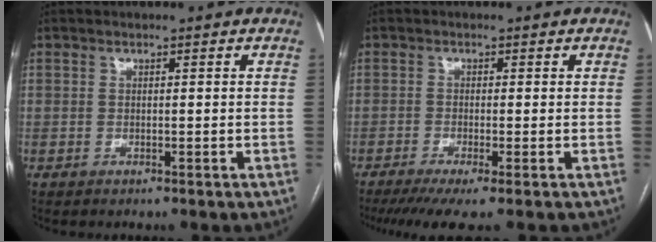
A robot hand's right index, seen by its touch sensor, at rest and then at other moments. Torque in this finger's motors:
{"motor_torque": [0.75, -0.77, 0.41, 0.08]}